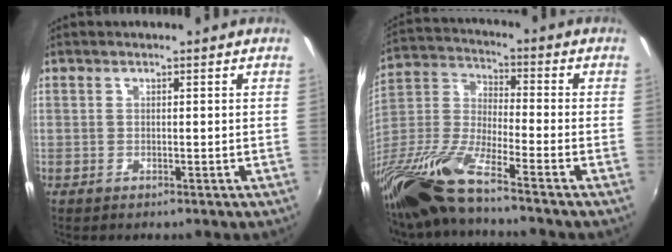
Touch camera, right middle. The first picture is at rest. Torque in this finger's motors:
{"motor_torque": [1.07, -1.07, 0.32, 0.21]}